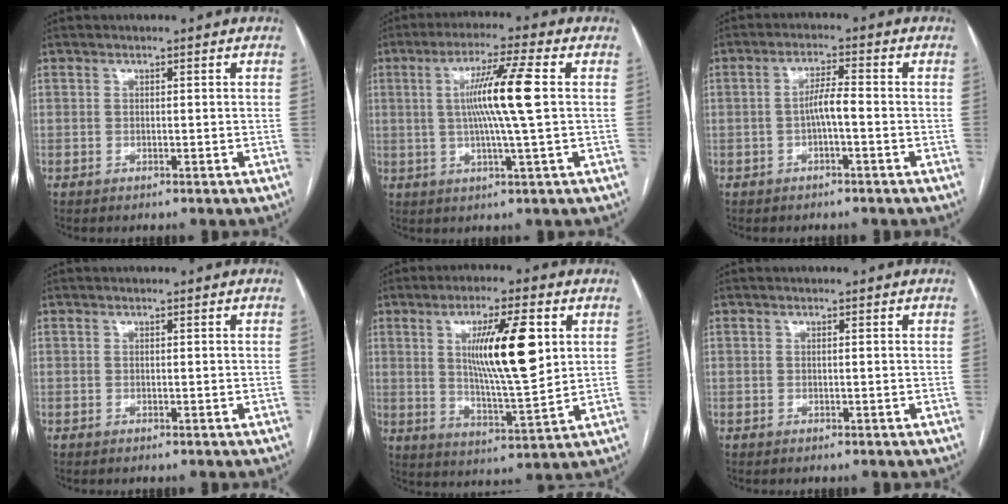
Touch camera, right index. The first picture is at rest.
{"total": 9.9, "force": [1.1, -1.0, 9.8], "torque": [-0.181, 0.002, 0.020]}
{"total": 3.5, "force": [-0.9, 0.3, 3.4], "torque": [-0.061, 0.008, -0.014]}
{"total": 0.0}
{"total": 12.8, "force": [3.5, 1.7, 12.2], "torque": [-0.212, -0.004, 0.062]}
{"total": 0.0}